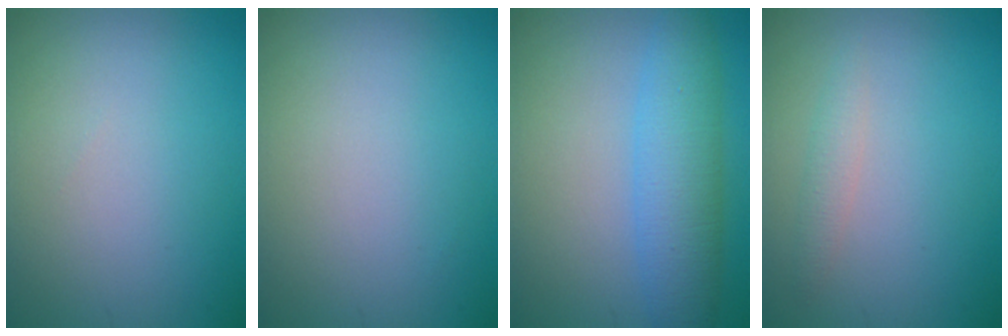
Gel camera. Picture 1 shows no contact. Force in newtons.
{"total": 0.0}
{"total": 5.3, "press": 5.3, "slide": 0.3}
{"total": 1.3, "press": 1.3, "slide": 0.1}